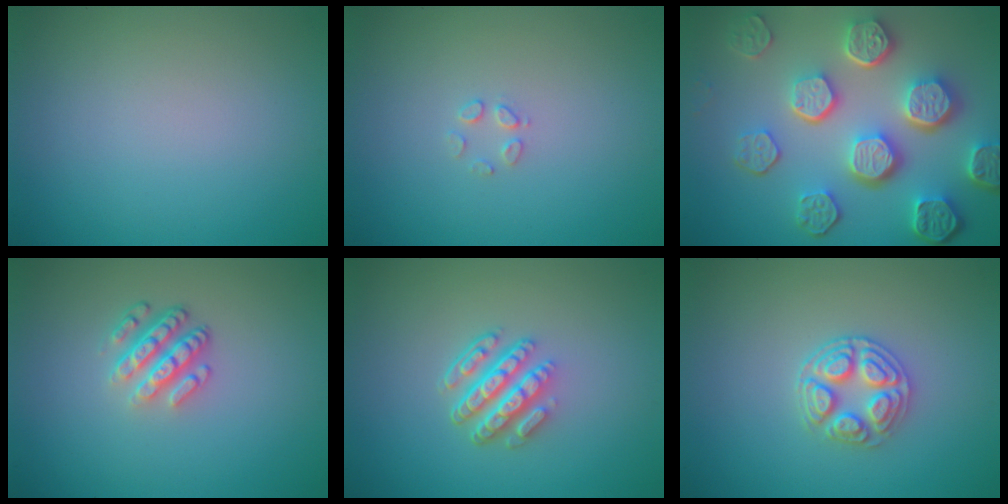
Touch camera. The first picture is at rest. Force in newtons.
{"total": 1.0, "press": 1.0, "slide": 0.1}
{"total": 8.6, "press": 6.3, "slide": 5.9}
{"total": 3.6, "press": 2.6, "slide": 2.5}
{"total": 4.8, "press": 3.5, "slide": 3.3}
{"total": 3.5, "press": 3.3, "slide": 1.3}